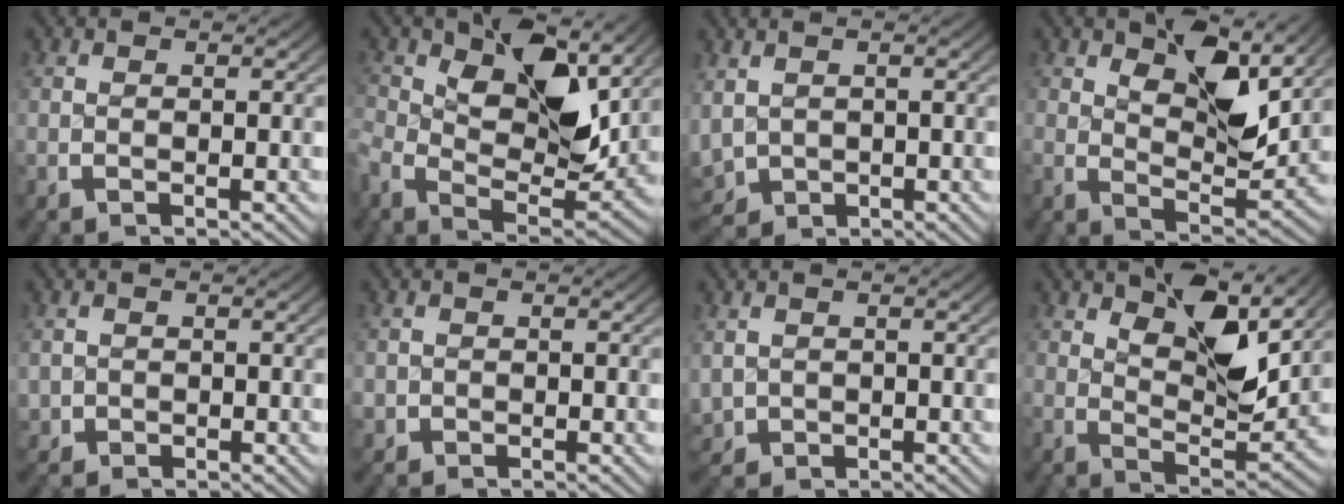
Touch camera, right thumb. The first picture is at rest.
{"total": 9.4, "force": [1.0, 5.2, 7.8], "torque": [-0.160, -0.027, 0.023]}
{"total": 5.6, "force": [-0.9, 4.8, 2.8], "torque": [-0.082, -0.033, 0.005]}
{"total": 6.8, "force": [2.0, 3.0, 5.7], "torque": [-0.114, -0.022, 0.040]}
{"total": 1.9, "force": [-0.2, 1.9, 0.3], "torque": [-0.014, -0.014, 0.003]}
{"total": 1.6, "force": [-0.3, 1.5, 0.1], "torque": [-0.007, -0.009, -0.002]}
{"total": 3.2, "force": [-0.2, 2.9, 1.2], "torque": [-0.044, -0.022, 0.012]}
{"total": 7.5, "force": [2.6, 3.0, 6.3], "torque": [-0.125, -0.021, 0.052]}